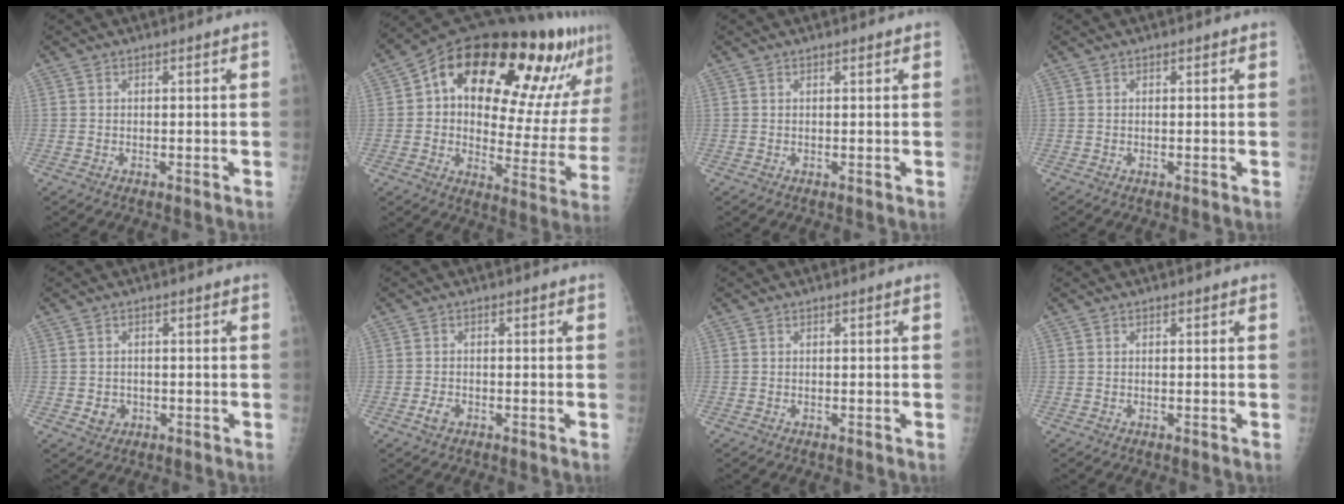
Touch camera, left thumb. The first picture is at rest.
{"total": 28.2, "force": [15.4, 11.8, 20.5], "torque": [-0.251, -0.017, 0.225]}
{"total": 0.6, "force": [0.4, 0.1, 0.4], "torque": [-0.007, -0.001, 0.005]}
{"total": 0.0}
{"total": 2.7, "force": [-0.6, 2.5, 1.0], "torque": [-0.002, 0.003, -0.003]}
{"total": 2.1, "force": [-1.0, 1.4, 1.2], "torque": [-0.018, 0.002, -0.019]}
{"total": 0.0}
{"total": 0.0}